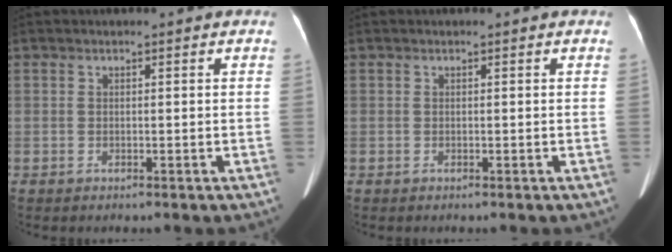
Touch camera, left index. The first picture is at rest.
{"total": 0.0}